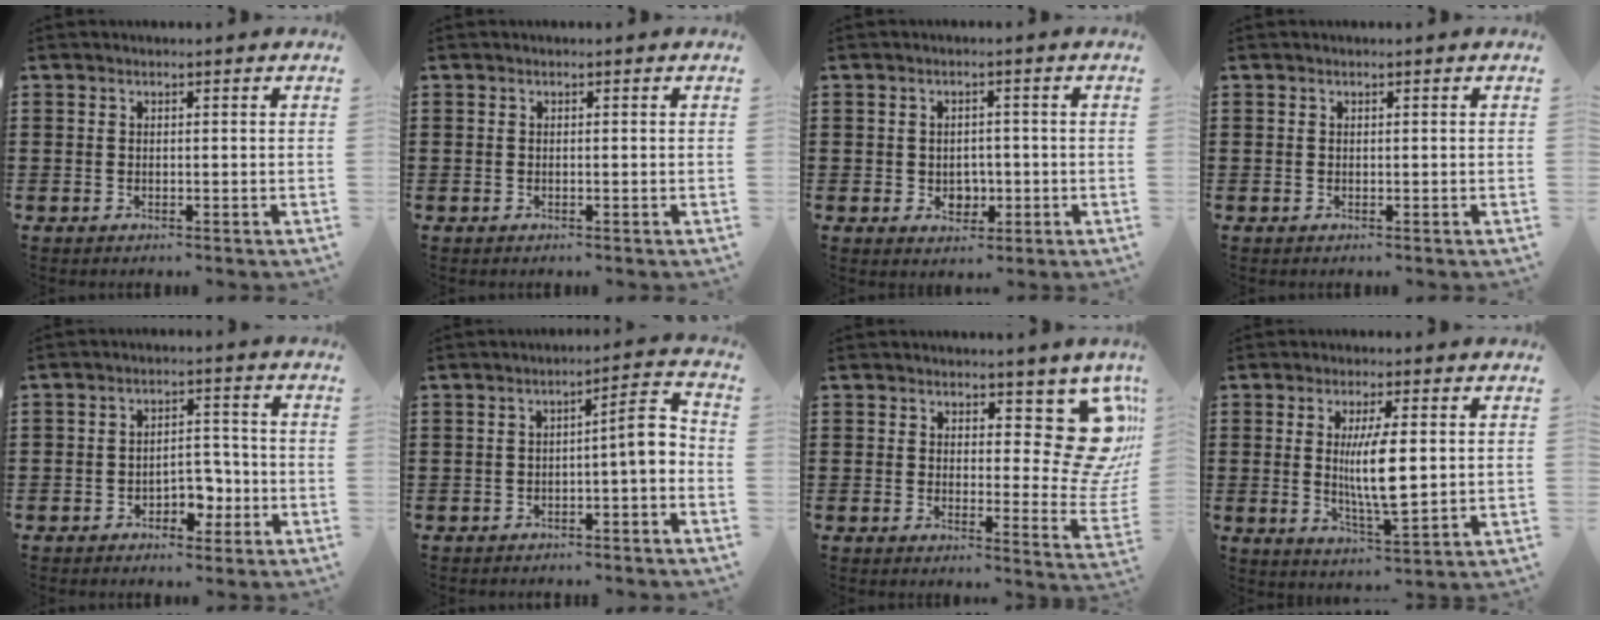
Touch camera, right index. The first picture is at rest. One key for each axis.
{"total": 0.0}
{"total": 2.9, "fx": -0.5, "fy": 2.3, "fz": 1.5, "tx": -0.029, "ty": 0.000, "tz": -0.015}
{"total": 0.0}
{"total": 4.3, "fx": -2.2, "fy": 2.7, "fz": 2.5, "tx": -0.038, "ty": 0.007, "tz": -0.045}
{"total": 5.7, "fx": -1.2, "fy": 1.1, "fz": 5.5, "tx": -0.083, "ty": -0.002, "tz": -0.029}
{"total": 11.5, "fx": 5.6, "fy": 5.0, "fz": 8.6, "tx": -0.099, "ty": -0.045, "tz": 0.103}
{"total": 8.2, "fx": 0.5, "fy": 2.2, "fz": 7.9, "tx": -0.148, "ty": -0.008, "tz": 0.003}